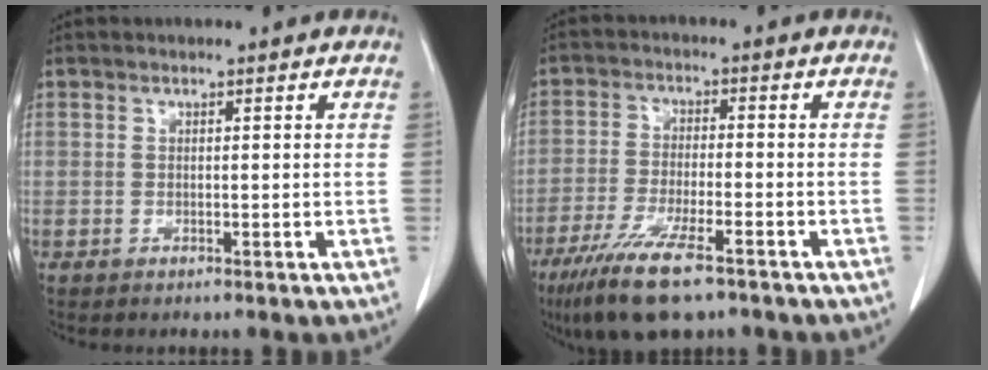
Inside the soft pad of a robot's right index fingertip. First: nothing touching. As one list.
[{"total": 12.4, "force": [-8.2, 3.0, 8.8], "torque": [-0.167, -0.026, -0.139]}]